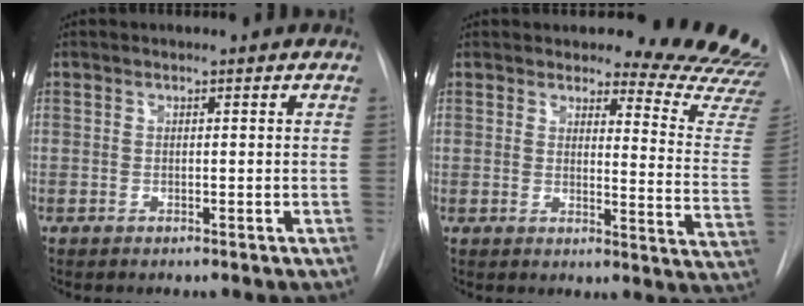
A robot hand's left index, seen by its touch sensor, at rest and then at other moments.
{"total": 14.5, "force": [14.4, 1.0, 2.0], "torque": [-0.001, -0.146, 0.136]}